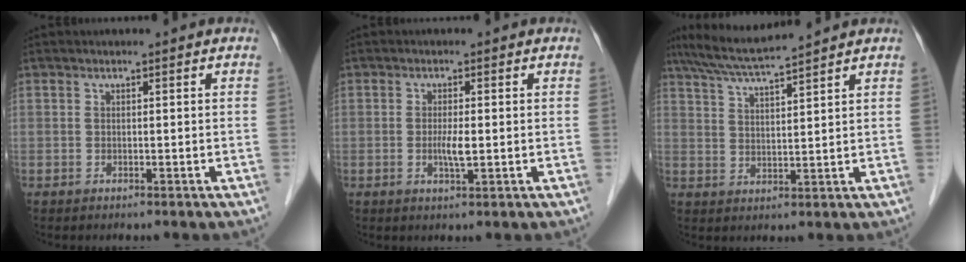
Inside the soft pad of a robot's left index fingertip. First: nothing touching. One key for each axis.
{"total": 2.4, "fx": -0.2, "fy": 0.3, "fz": 2.4, "tx": -0.049, "ty": -0.004, "tz": -0.003}
{"total": 8.8, "fx": 7.8, "fy": -1.0, "fz": 3.9, "tx": -0.074, "ty": 0.018, "tz": 0.137}